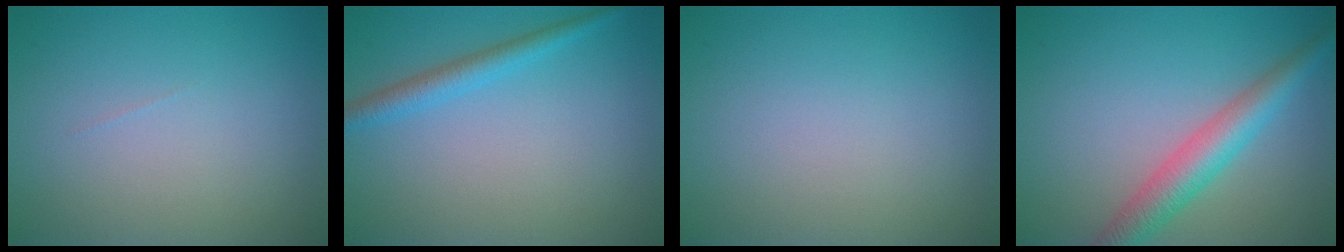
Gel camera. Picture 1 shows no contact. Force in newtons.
{"total": 2.2, "press": 2.2, "slide": 0.1}
{"total": 0.0}
{"total": 4.4, "press": 4.4, "slide": 0.2}